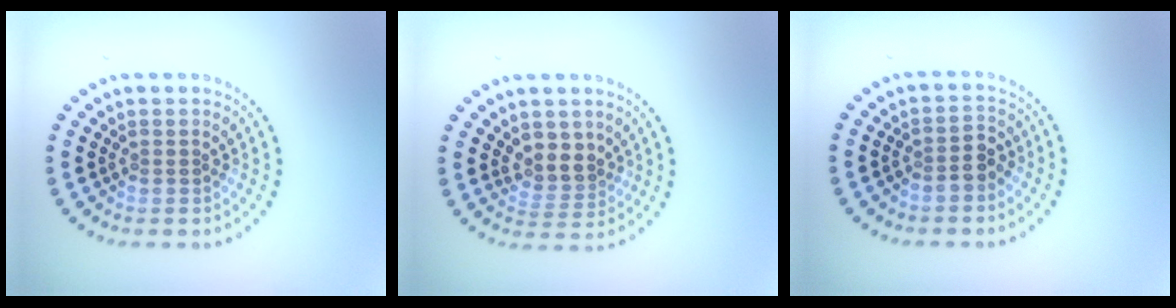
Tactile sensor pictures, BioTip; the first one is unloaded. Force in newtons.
{"total": 2.7, "press": 2.3, "slide": 1.4}
{"total": 2.0, "press": 1.8, "slide": 0.9}